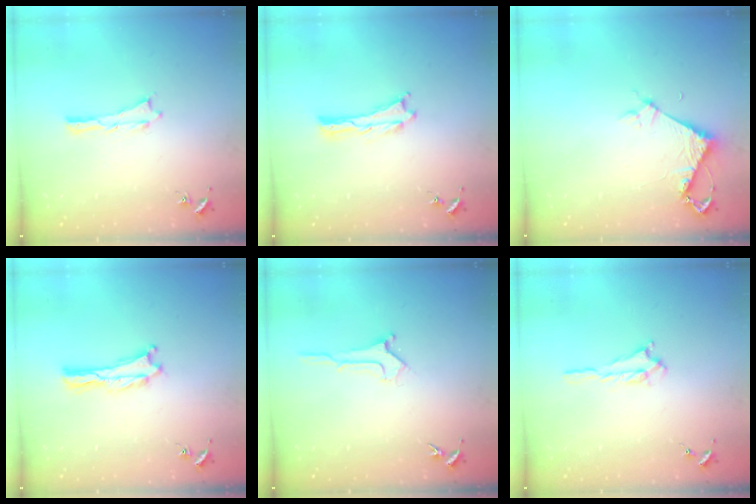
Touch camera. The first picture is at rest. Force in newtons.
{"total": 0.0}
{"total": 3.9, "press": 3.8, "slide": 0.3}
{"total": 0.0}
{"total": 1.0, "press": 1.0, "slide": 0.0}
{"total": 0.7, "press": 0.7, "slide": 0.2}